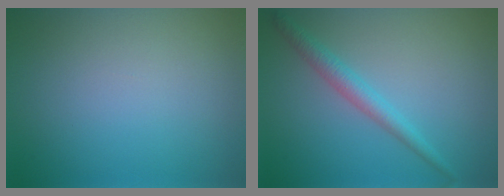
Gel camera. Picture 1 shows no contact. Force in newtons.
{"total": 2.4, "press": 2.4, "slide": 0.0}